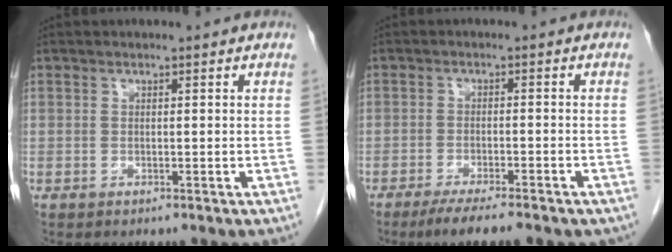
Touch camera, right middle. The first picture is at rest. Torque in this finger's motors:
{"motor_torque": [1.11, -1.03, 0.14, 0.07]}